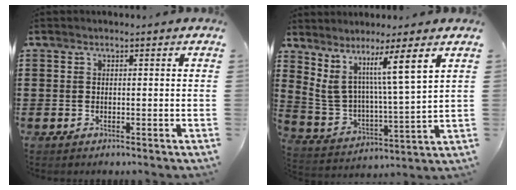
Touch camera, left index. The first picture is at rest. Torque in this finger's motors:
{"motor_torque": [1.54, -0.59, 0.51, 0.21]}